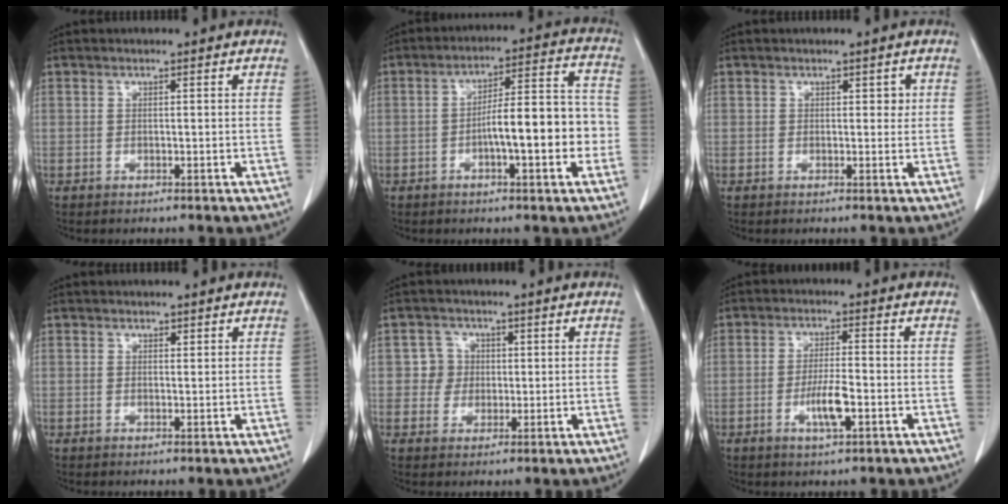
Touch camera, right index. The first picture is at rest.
{"total": 11.5, "force": [-2.6, 2.4, 11.0], "torque": [-0.167, 0.031, -0.038]}
{"total": 1.4, "force": [0.5, 1.0, 0.8], "torque": [-0.002, 0.000, 0.005]}
{"total": 0.6, "force": [0.5, 0.3, 0.2], "torque": [-0.005, -0.004, 0.008]}
{"total": 3.5, "force": [0.5, 3.4, 0.1], "torque": [0.009, 0.009, 0.008]}
{"total": 5.1, "force": [-1.7, 0.7, 4.7], "torque": [-0.091, -0.005, -0.030]}